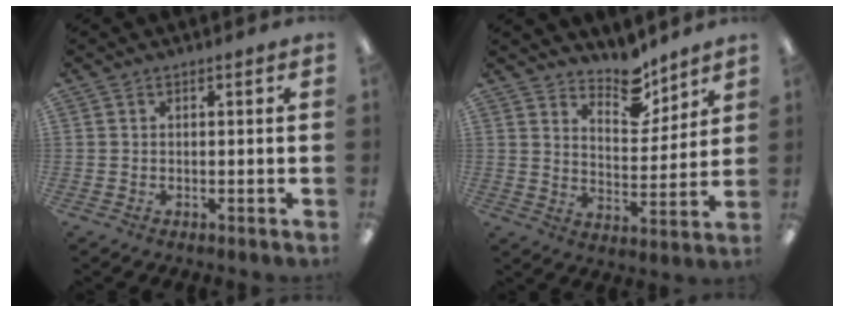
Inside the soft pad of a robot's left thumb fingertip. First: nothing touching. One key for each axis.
{"total": 9.8, "fx": 8.4, "fy": 3.9, "fz": 3.1, "tx": -0.033, "ty": -0.064, "tz": 0.152}